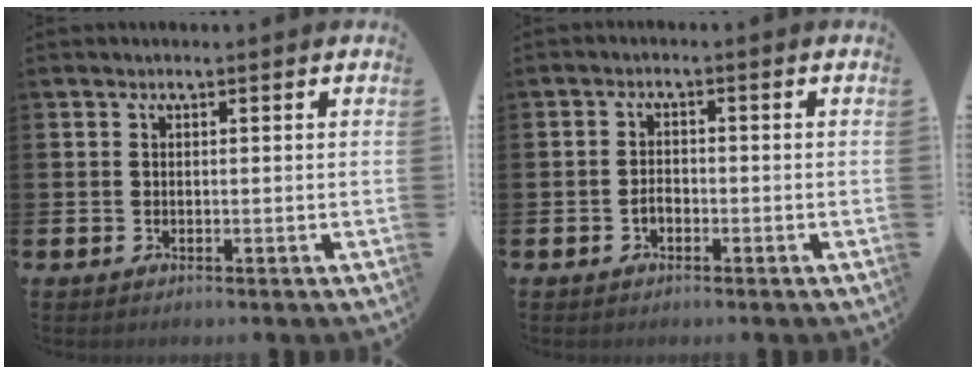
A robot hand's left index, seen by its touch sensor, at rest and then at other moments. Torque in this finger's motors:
{"motor_torque": [0.09, 0.07, 0.03, 0.04]}